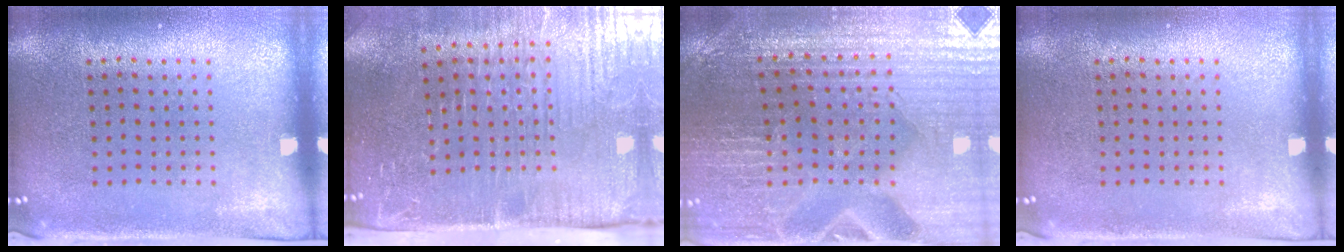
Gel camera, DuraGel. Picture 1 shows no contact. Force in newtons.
{"total": 5.2, "press": 4.5, "slide": 2.6}
{"total": 2.9, "press": 2.8, "slide": 0.3}
{"total": 0.0}